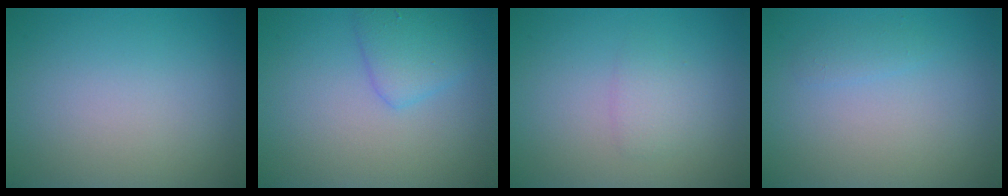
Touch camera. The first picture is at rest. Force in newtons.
{"total": 2.6, "press": 2.6, "slide": 0.2}
{"total": 1.4, "press": 1.4, "slide": 0.0}
{"total": 0.9, "press": 0.9, "slide": 0.0}